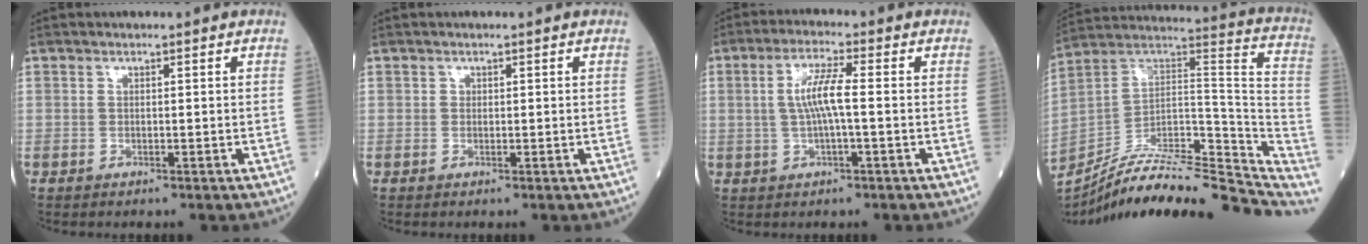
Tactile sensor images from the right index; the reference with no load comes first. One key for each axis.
{"total": 0.0}
{"total": 5.8, "fx": 0.2, "fy": 0.4, "fz": 5.7, "tx": -0.116, "ty": 0.009, "tz": 0.001}
{"total": 28.0, "fx": -24.2, "fy": 6.2, "fz": 12.7, "tx": -0.146, "ty": 0.020, "tz": -0.358}